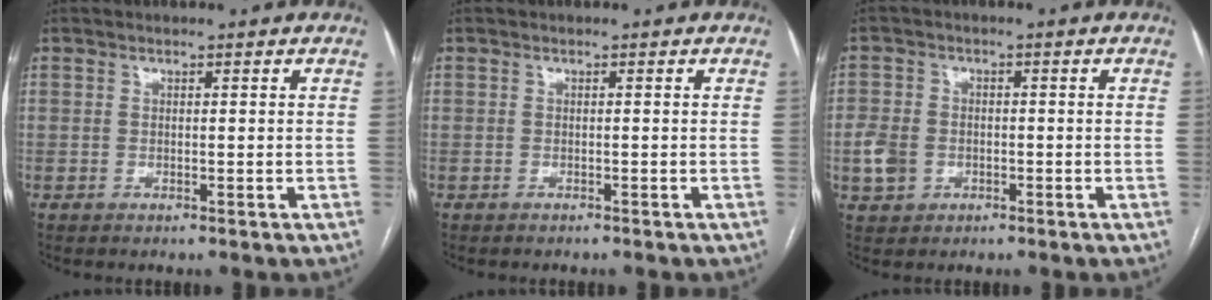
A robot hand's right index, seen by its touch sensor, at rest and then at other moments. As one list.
[{"total": 1.4, "force": [-1.2, 0.4, 0.3], "torque": [-0.011, -0.001, -0.016]}, {"total": 5.8, "force": [-1.9, 4.9, 2.5], "torque": [-0.064, 0.014, -0.021]}]